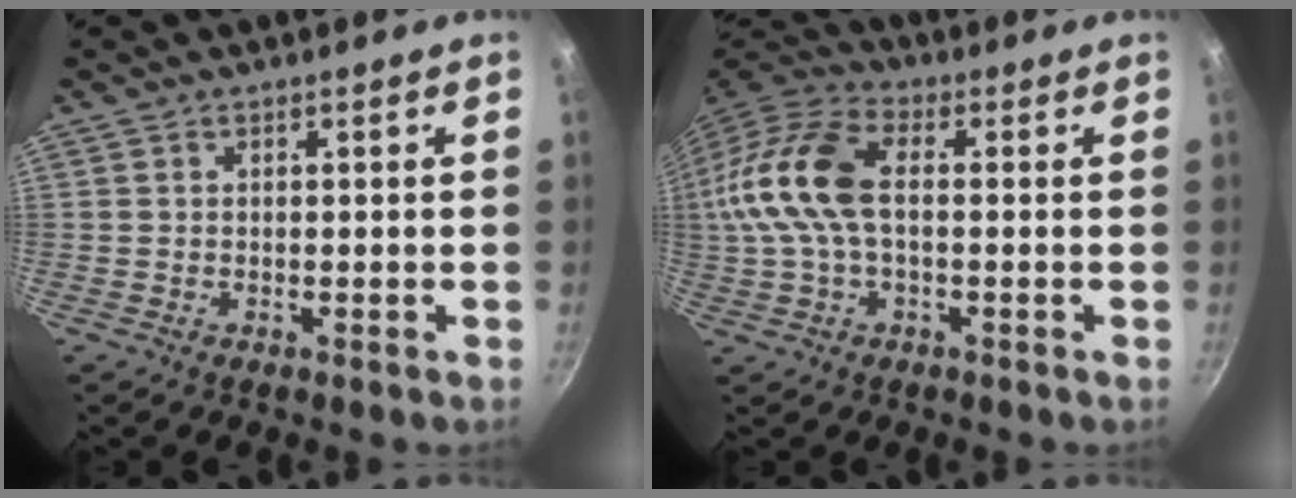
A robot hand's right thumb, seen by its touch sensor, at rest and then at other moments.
{"total": 15.6, "force": [0.8, 8.6, 13.0], "torque": [-0.266, 0.030, -0.003]}